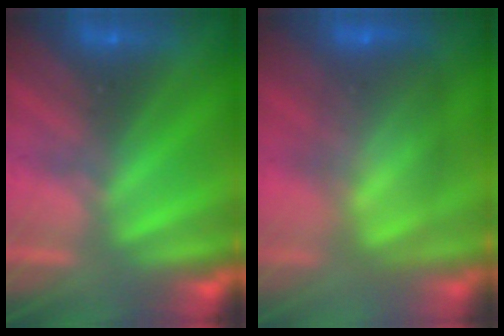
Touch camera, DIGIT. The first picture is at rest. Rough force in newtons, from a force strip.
{"total": 7.5}